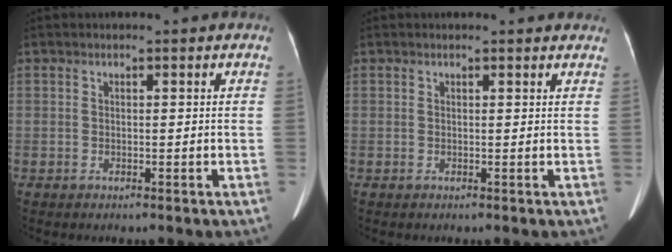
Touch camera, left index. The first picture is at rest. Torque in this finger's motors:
{"motor_torque": [0.72, -0.85, 0.15, 0.00]}